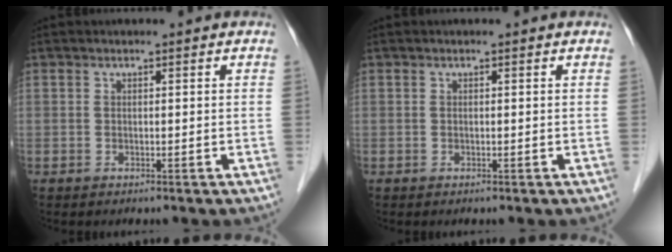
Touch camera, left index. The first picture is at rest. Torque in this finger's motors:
{"motor_torque": [0.13, 0.05, 0.01, 0.01]}